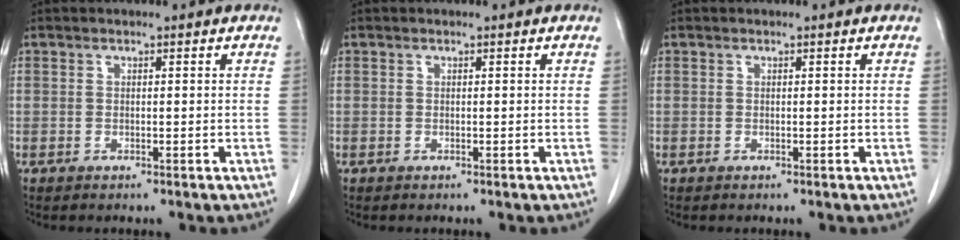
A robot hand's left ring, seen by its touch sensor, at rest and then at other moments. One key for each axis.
{"total": 0.0}
{"total": 0.0}